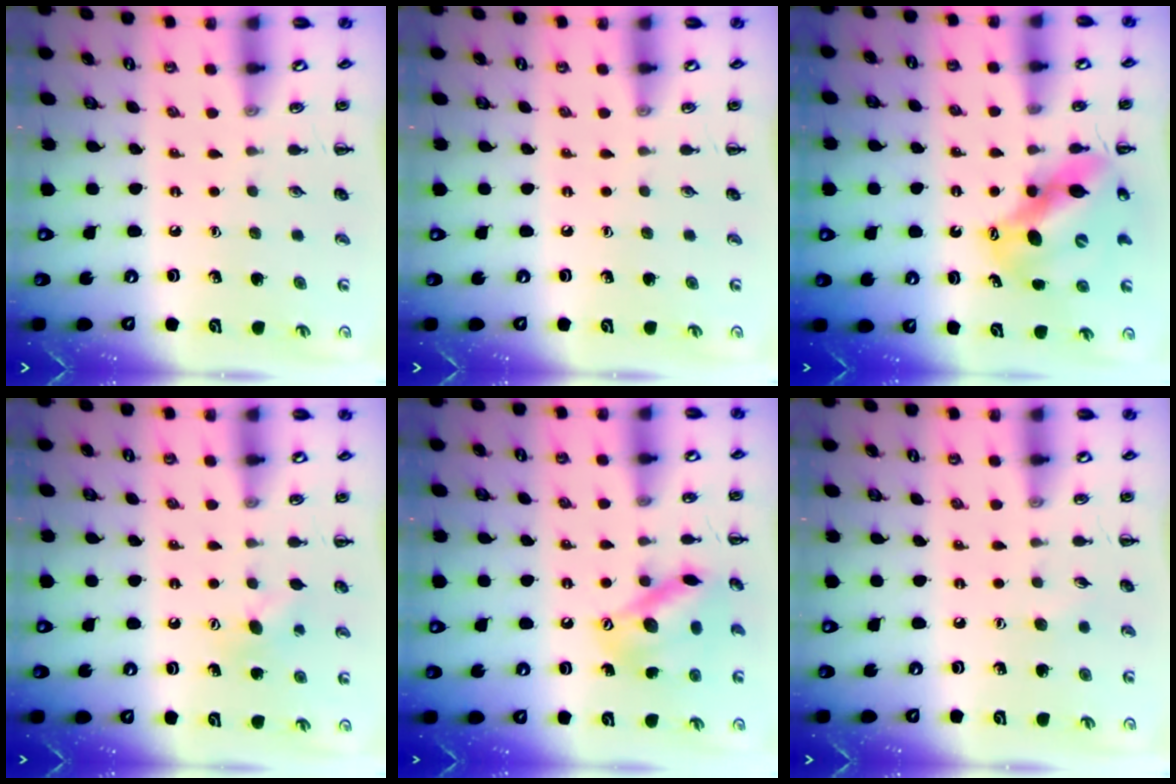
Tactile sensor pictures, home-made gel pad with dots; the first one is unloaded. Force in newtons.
{"total": 0.0}
{"total": 12.6, "press": 12.1, "slide": 3.4}
{"total": 6.8, "press": 6.6, "slide": 1.4}
{"total": 14.3, "press": 14.3, "slide": 0.8}
{"total": 3.8, "press": 3.7, "slide": 1.0}